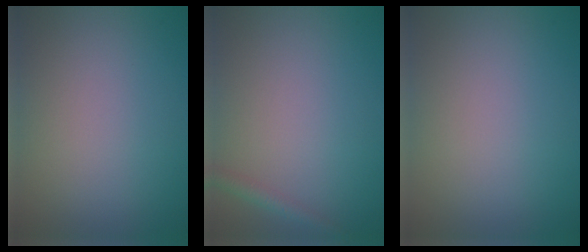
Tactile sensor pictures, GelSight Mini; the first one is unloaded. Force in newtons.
{"total": 1.4, "press": 1.4, "slide": 0.1}
{"total": 0.0}